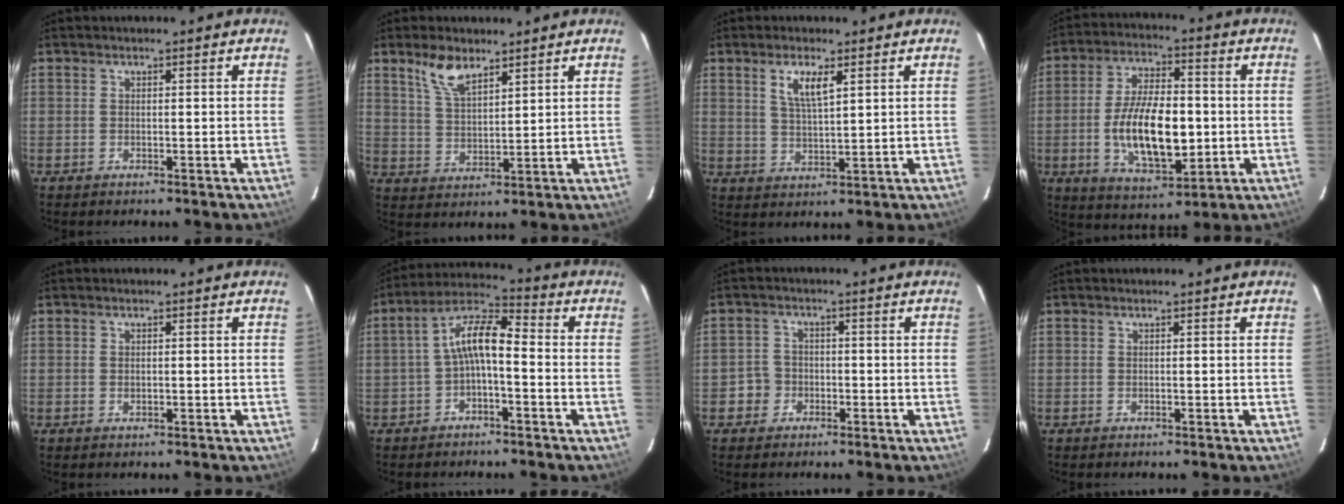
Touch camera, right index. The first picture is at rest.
{"total": 6.8, "force": [4.8, 2.8, 4.0], "torque": [-0.075, 0.006, 0.098]}
{"total": 5.1, "force": [2.6, 1.3, 4.3], "torque": [-0.082, -0.001, 0.051]}
{"total": 15.5, "force": [-1.9, 6.9, 13.7], "torque": [-0.262, -0.003, -0.024]}
{"total": 0.7, "force": [0.1, 0.4, 0.5], "torque": [-0.009, 0.001, 0.003]}
{"total": 7.5, "force": [-1.8, 2.7, 6.8], "torque": [-0.145, 0.024, -0.035]}
{"total": 3.7, "force": [-1.6, 3.3, 0.1], "torque": [-0.003, 0.018, -0.029]}
{"total": 0.0}